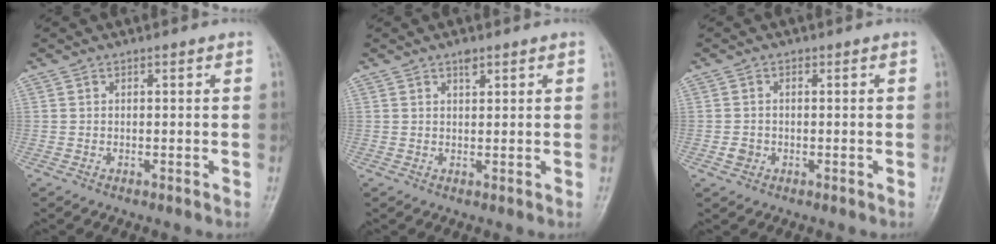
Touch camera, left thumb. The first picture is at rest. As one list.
[{"total": 1.3, "force": [0.9, 0.6, 0.7], "torque": [-0.007, -0.005, 0.014]}, {"total": 2.0, "force": [-0.5, 1.8, 0.7], "torque": [-0.003, 0.004, -0.009]}]